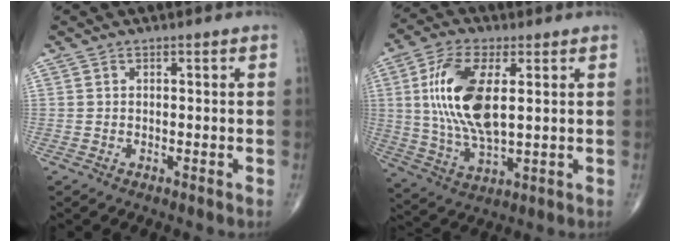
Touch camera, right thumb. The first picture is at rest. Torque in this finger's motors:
{"motor_torque": [2.04, 1.99, 1.55, -0.15, 0.19]}